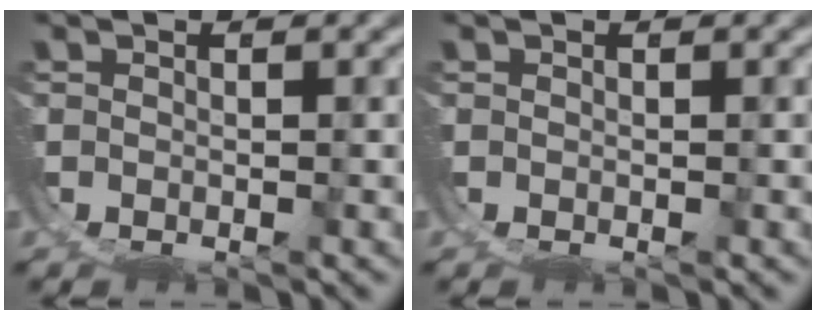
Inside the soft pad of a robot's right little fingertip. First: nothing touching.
{"total": 0.0}